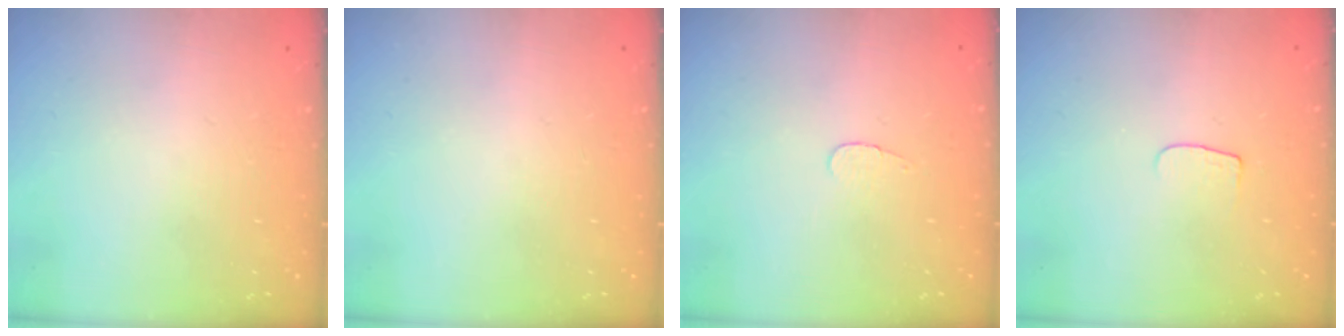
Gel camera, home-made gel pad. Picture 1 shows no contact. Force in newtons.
{"total": 0.0}
{"total": 2.8, "press": 2.8, "slide": 0.3}
{"total": 4.3, "press": 4.3, "slide": 0.5}